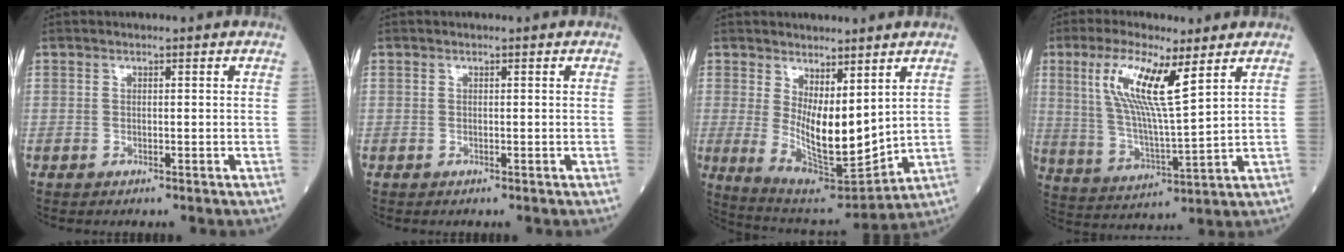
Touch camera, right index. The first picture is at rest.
{"total": 0.0}
{"total": 11.0, "force": [2.3, 3.4, 10.1], "torque": [-0.181, -0.028, 0.063]}
{"total": 11.7, "force": [5.4, 1.2, 10.4], "torque": [-0.214, 0.000, 0.106]}